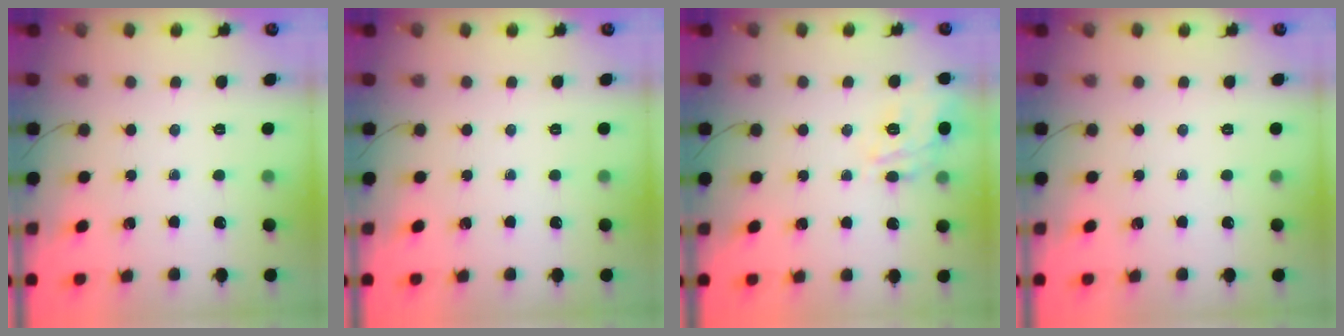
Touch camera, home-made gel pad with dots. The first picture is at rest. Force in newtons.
{"total": 0.0}
{"total": 13.3, "press": 13.3, "slide": 1.0}
{"total": 0.0}